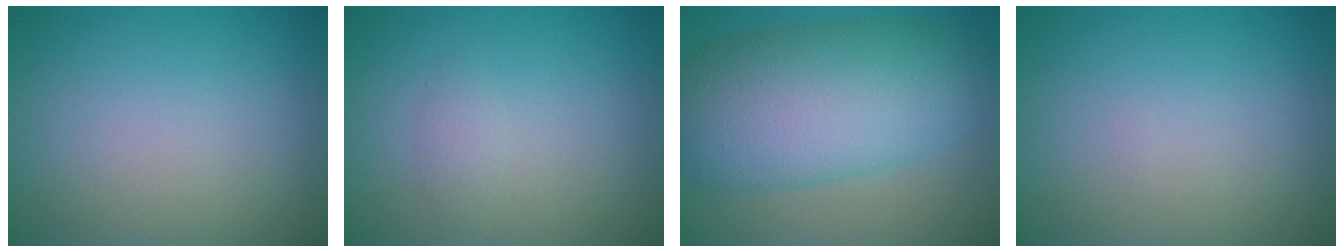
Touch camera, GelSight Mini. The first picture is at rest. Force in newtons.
{"total": 0.9, "press": 0.9, "slide": 0.0}
{"total": 10.8, "press": 10.8, "slide": 0.4}
{"total": 0.0}